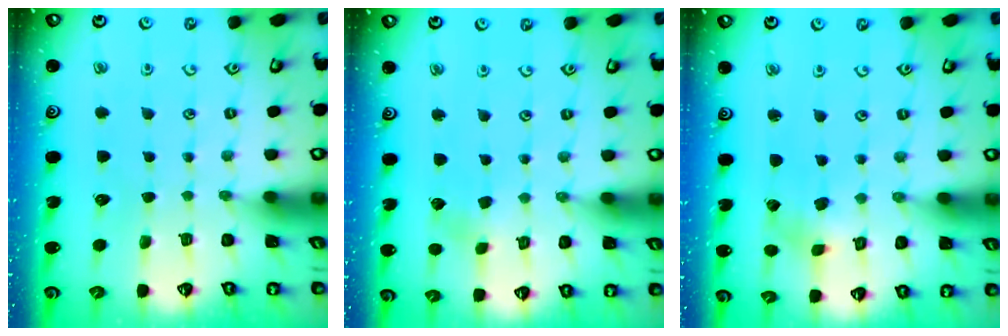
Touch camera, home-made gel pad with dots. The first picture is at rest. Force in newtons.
{"total": 1.9, "press": 1.9, "slide": 0.2}
{"total": 2.7, "press": 2.7, "slide": 0.4}